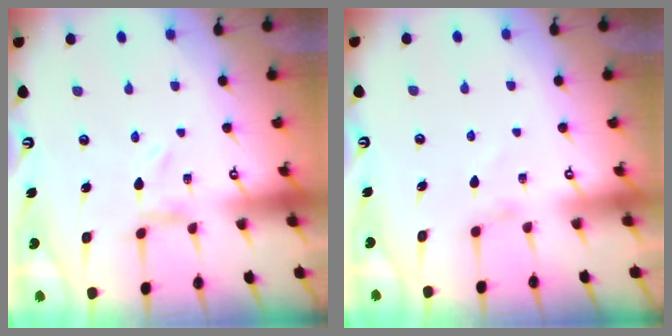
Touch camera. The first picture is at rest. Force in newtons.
{"total": 3.1, "press": 3.1, "slide": 0.5}